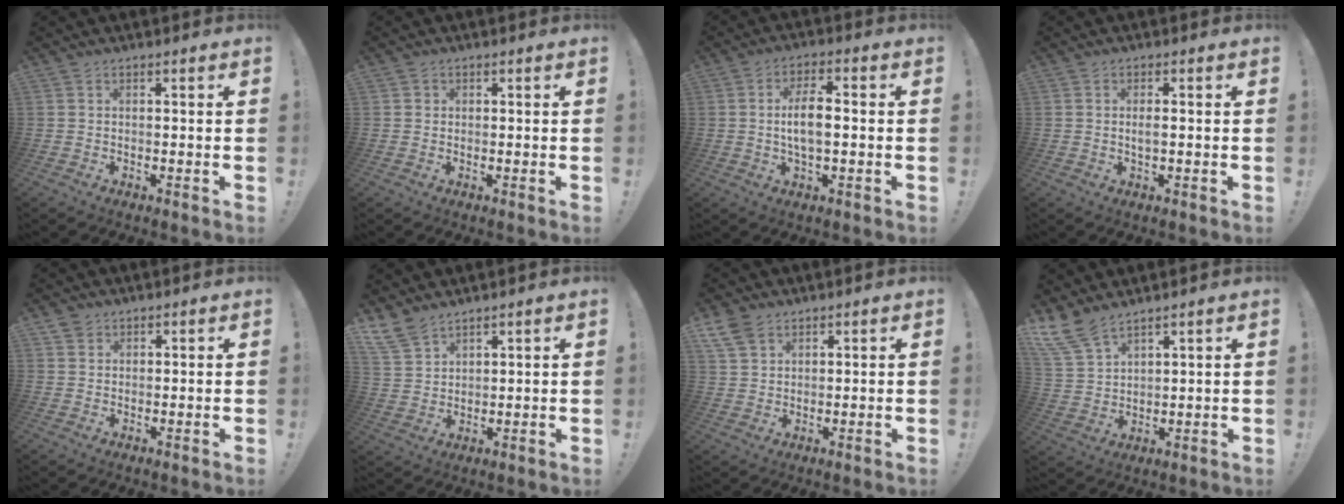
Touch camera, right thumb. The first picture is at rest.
{"total": 1.1, "force": [0.3, 1.0, 0.1], "torque": [0.000, 0.002, 0.005]}
{"total": 7.8, "force": [-0.4, 3.0, 7.2], "torque": [-0.131, 0.004, -0.012]}
{"total": 2.1, "force": [-0.2, 0.6, 2.0], "torque": [-0.035, 0.001, -0.006]}
{"total": 2.0, "force": [1.4, 1.4, 0.1], "torque": [0.003, -0.007, 0.025]}
{"total": 7.8, "force": [6.4, 3.5, 2.8], "torque": [-0.063, -0.032, 0.127]}
{"total": 6.5, "force": [4.3, 3.9, 2.9], "torque": [-0.058, -0.014, 0.085]}
{"total": 8.9, "force": [7.4, 3.1, 3.9], "torque": [-0.094, -0.034, 0.147]}